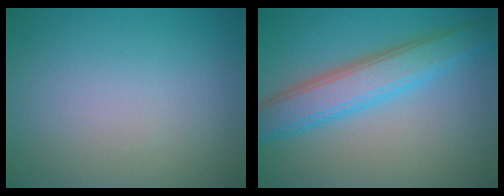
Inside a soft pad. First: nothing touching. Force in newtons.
{"total": 5.5, "press": 5.5, "slide": 0.0}